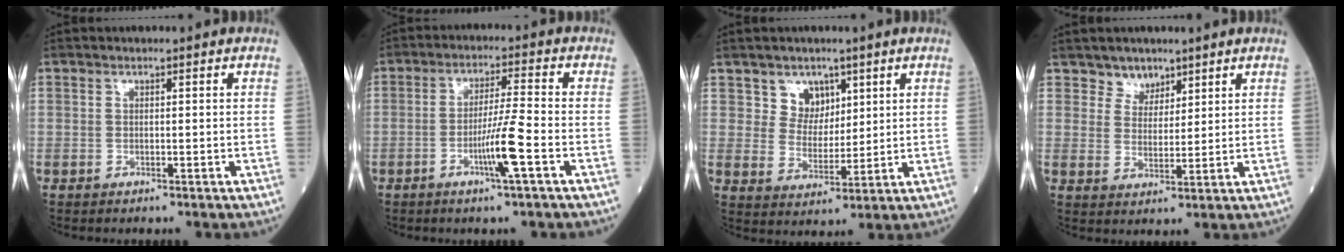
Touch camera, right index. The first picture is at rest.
{"total": 6.6, "force": [-2.6, -1.0, 6.0], "torque": [-0.117, -0.007, -0.048]}
{"total": 5.0, "force": [3.0, 3.8, 1.2], "torque": [-0.017, 0.000, 0.059]}
{"total": 3.6, "force": [2.8, 2.2, 0.3], "torque": [0.002, -0.003, 0.049]}